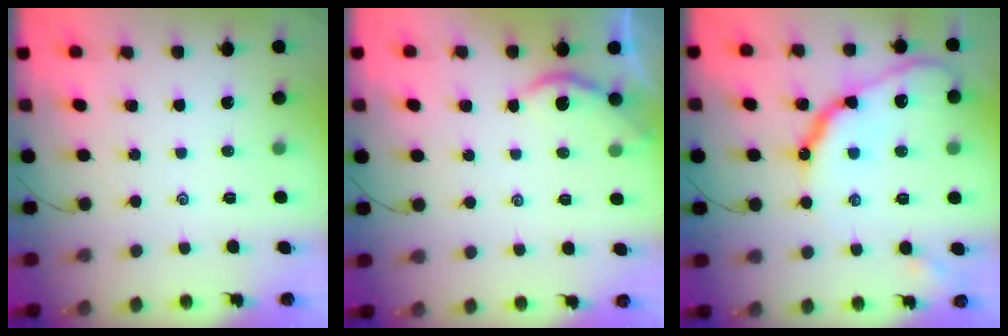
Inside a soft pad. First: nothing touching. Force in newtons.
{"total": 2.7, "press": 2.7, "slide": 0.2}
{"total": 15.2, "press": 15.2, "slide": 1.3}